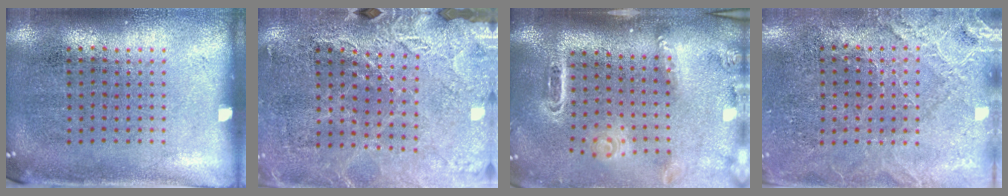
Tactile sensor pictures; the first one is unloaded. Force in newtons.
{"total": 2.8, "press": 2.8, "slide": 0.3}
{"total": 2.8, "press": 2.0, "slide": 1.9}
{"total": 2.8, "press": 2.8, "slide": 0.3}